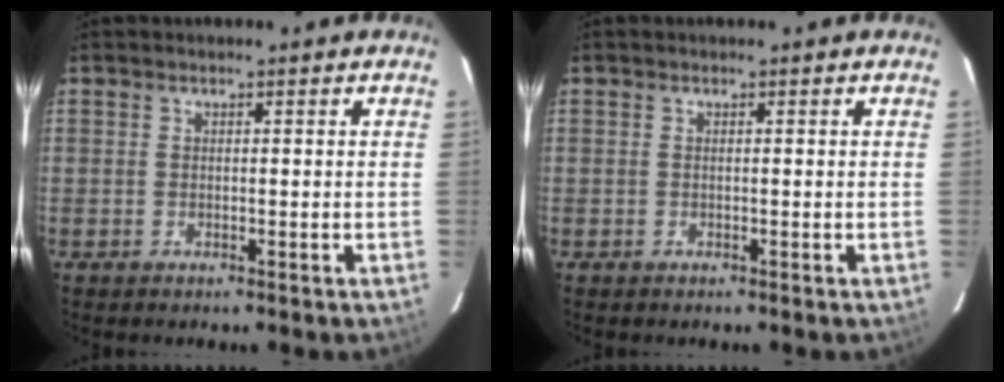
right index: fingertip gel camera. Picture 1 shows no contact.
{"total": 0.0}